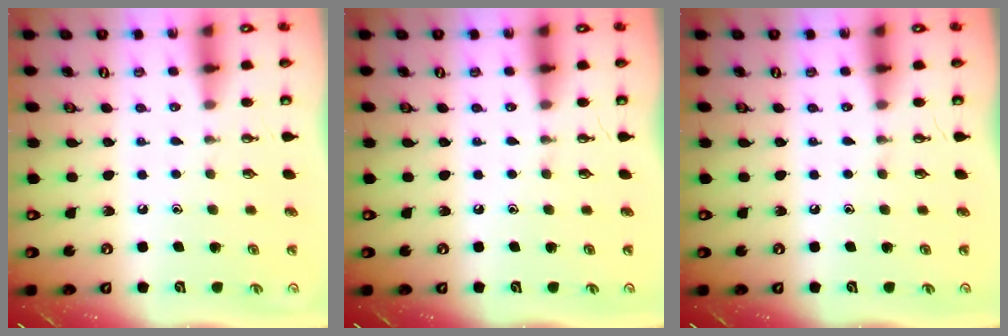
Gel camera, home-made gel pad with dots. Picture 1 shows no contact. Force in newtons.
{"total": 0.0}
{"total": 0.0}